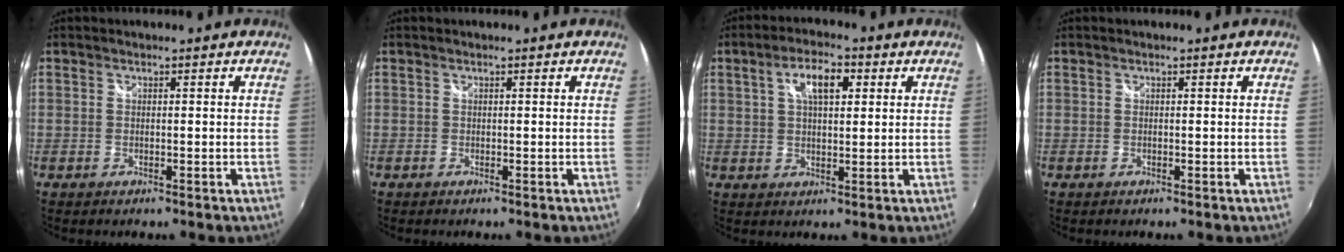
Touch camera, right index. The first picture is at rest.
{"total": 0.0}
{"total": 6.9, "force": [2.4, 3.1, 5.7], "torque": [-0.099, 0.016, 0.041]}
{"total": 0.0}